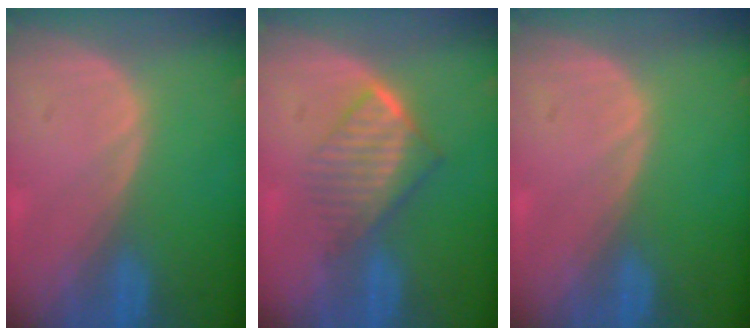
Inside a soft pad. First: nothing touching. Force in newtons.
{"total": 6.6, "press": 5.9, "slide": 3.0}
{"total": 0.0}